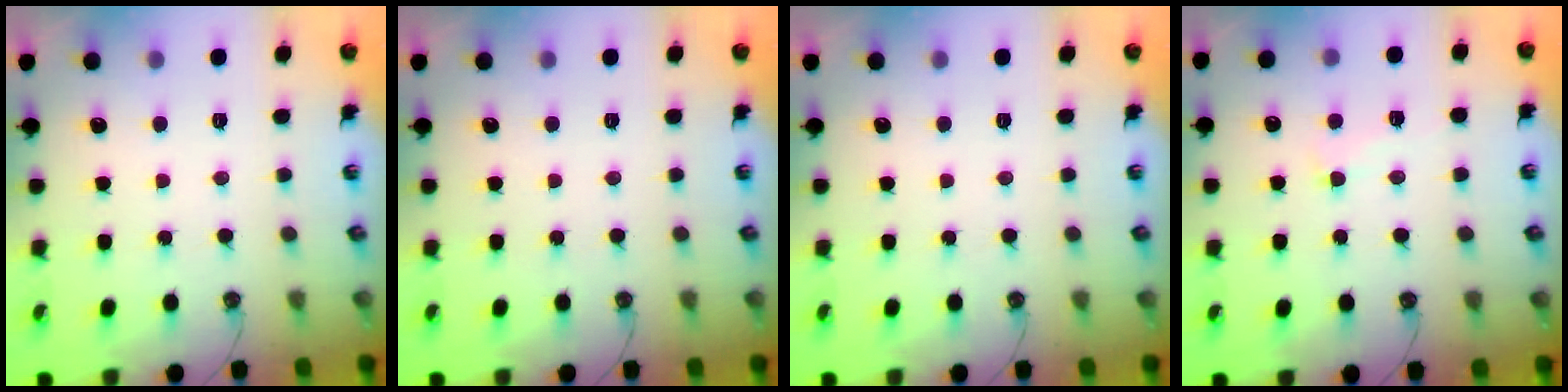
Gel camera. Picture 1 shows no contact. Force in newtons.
{"total": 0.0}
{"total": 0.0}
{"total": 1.5, "press": 0.9, "slide": 1.2}